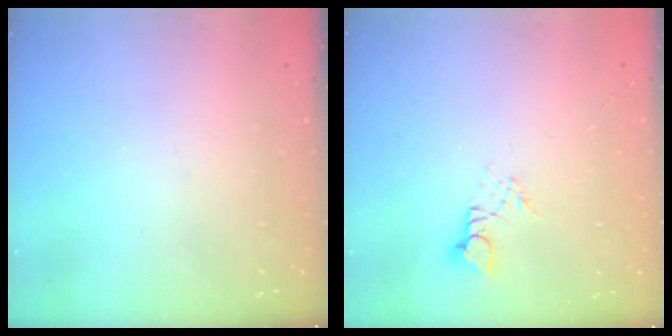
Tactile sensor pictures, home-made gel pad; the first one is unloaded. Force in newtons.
{"total": 2.6, "press": 2.6, "slide": 0.3}